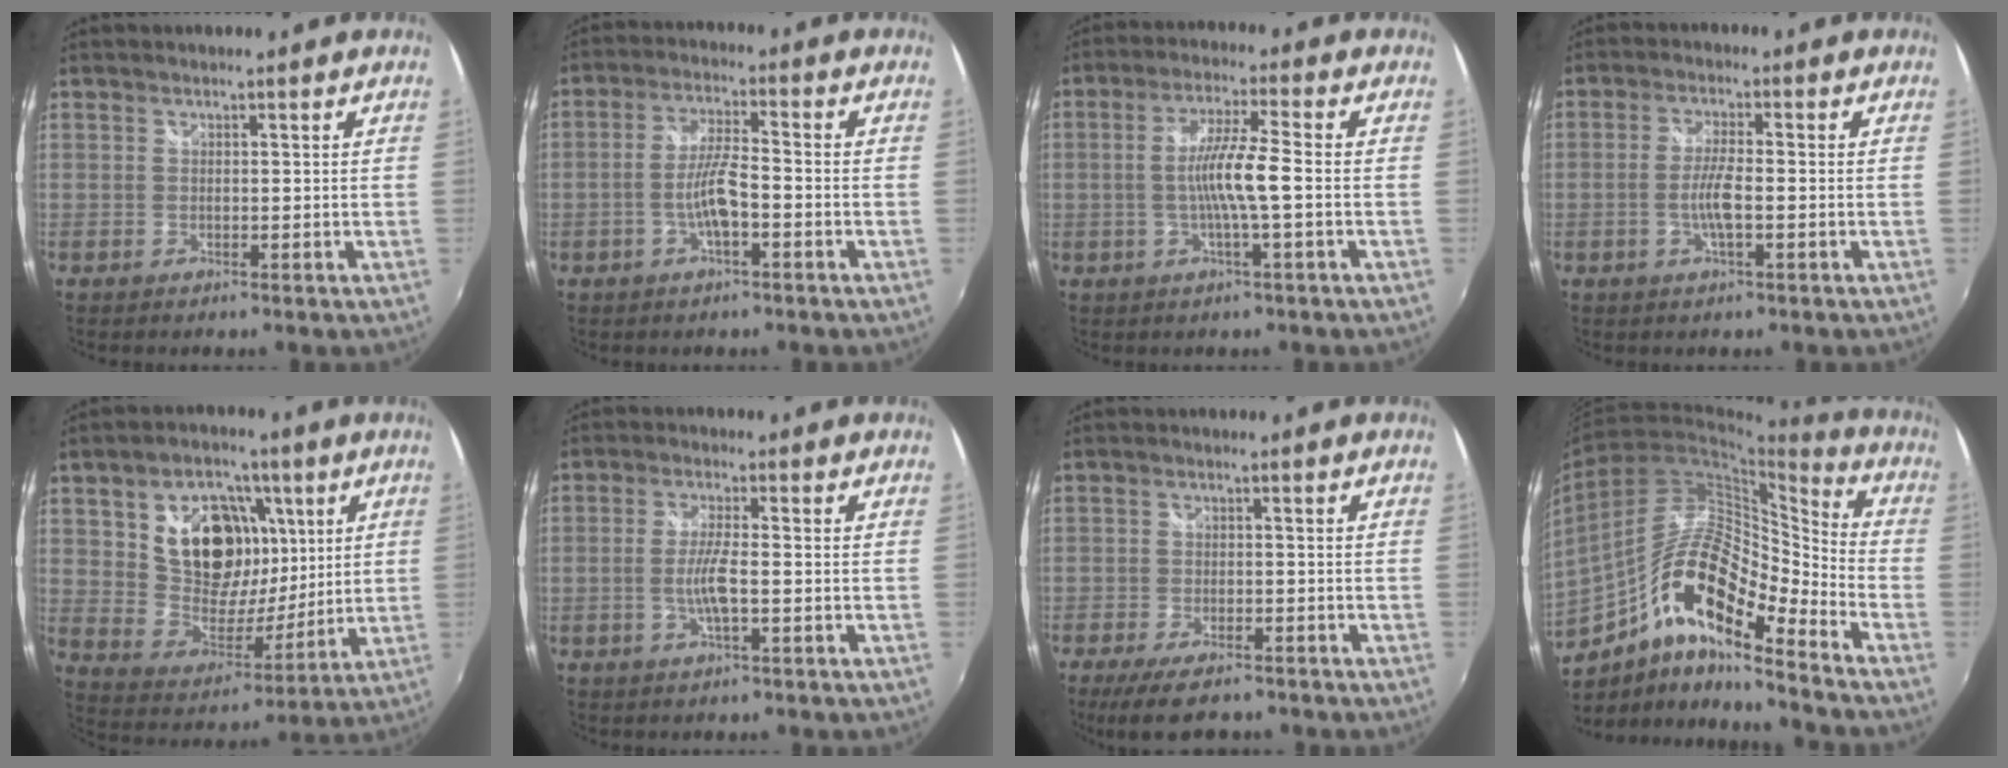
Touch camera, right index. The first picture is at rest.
{"total": 6.3, "force": [-2.4, 1.0, 5.7], "torque": [-0.113, 0.005, -0.042]}
{"total": 7.5, "force": [-1.3, -0.2, 7.4], "torque": [-0.142, 0.000, -0.024]}
{"total": 4.9, "force": [-1.4, 0.6, 4.6], "torque": [-0.092, 0.000, -0.025]}
{"total": 17.6, "force": [6.0, 12.9, 10.4], "torque": [-0.204, 0.025, 0.121]}
{"total": 5.2, "force": [-1.3, 0.4, 5.0], "torque": [-0.098, -0.002, -0.023]}
{"total": 8.7, "force": [-6.7, 2.9, 4.8], "torque": [-0.114, -0.022, -0.113]}
{"total": 18.3, "force": [-9.1, 5.4, 14.9], "torque": [-0.270, -0.003, -0.180]}